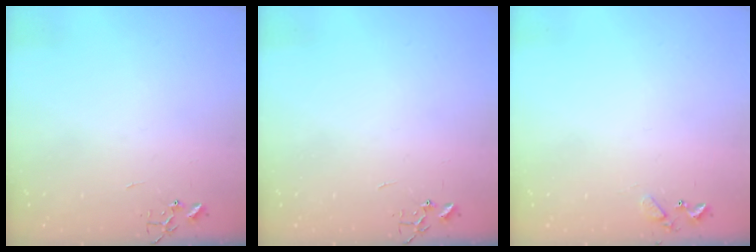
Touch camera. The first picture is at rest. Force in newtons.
{"total": 0.0}
{"total": 5.5, "press": 5.5, "slide": 0.4}